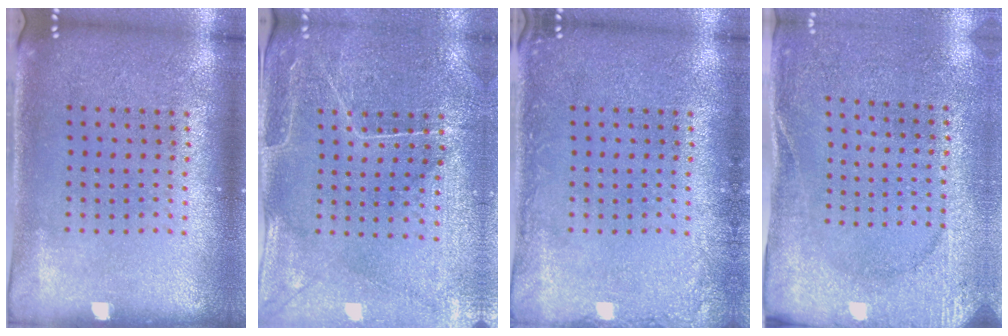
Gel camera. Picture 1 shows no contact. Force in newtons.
{"total": 0.7, "press": 0.5, "slide": 0.4}
{"total": 1.4, "press": 1.4, "slide": 0.2}
{"total": 2.6, "press": 2.4, "slide": 1.0}